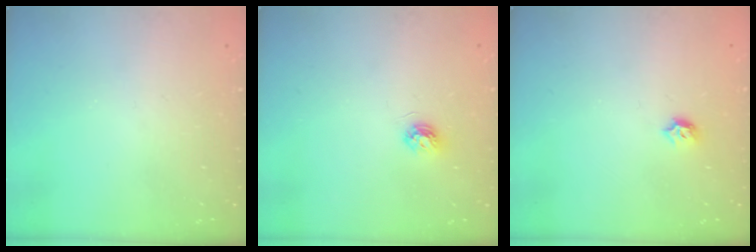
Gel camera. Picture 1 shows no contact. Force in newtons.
{"total": 4.5, "press": 4.5, "slide": 0.7}
{"total": 4.9, "press": 4.8, "slide": 0.9}